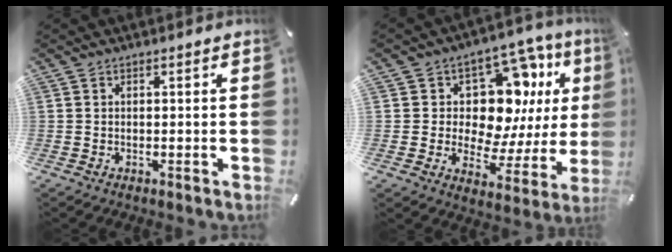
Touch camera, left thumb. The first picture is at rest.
{"total": 14.0, "force": [6.0, 9.4, 8.5], "torque": [-0.120, -0.052, 0.107]}